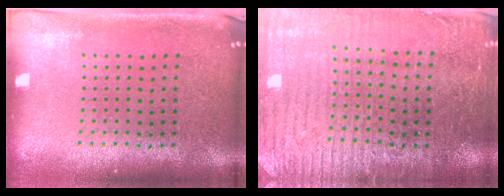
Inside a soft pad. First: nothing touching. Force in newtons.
{"total": 3.1, "press": 3.0, "slide": 0.9}